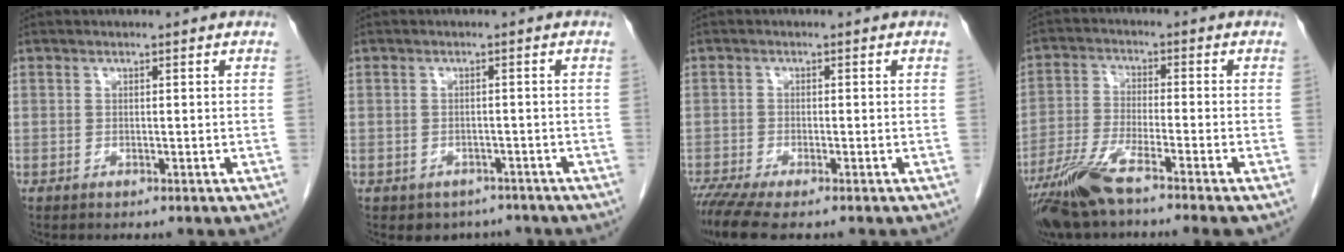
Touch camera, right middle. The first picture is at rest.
{"total": 4.3, "force": [-3.4, 2.6, 0.5], "torque": [-0.003, 0.007, -0.042]}
{"total": 5.1, "force": [-4.0, 0.3, 3.2], "torque": [-0.059, -0.015, -0.072]}
{"total": 9.2, "force": [-6.5, -0.1, 6.5], "torque": [-0.135, -0.025, -0.126]}